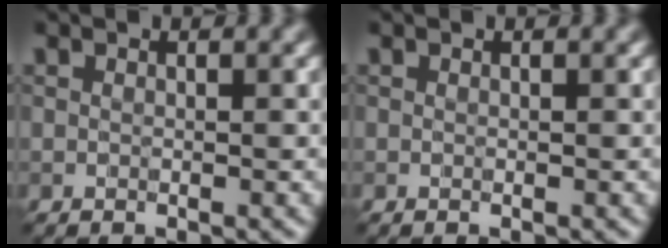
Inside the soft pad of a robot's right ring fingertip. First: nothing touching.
{"total": 0.0}